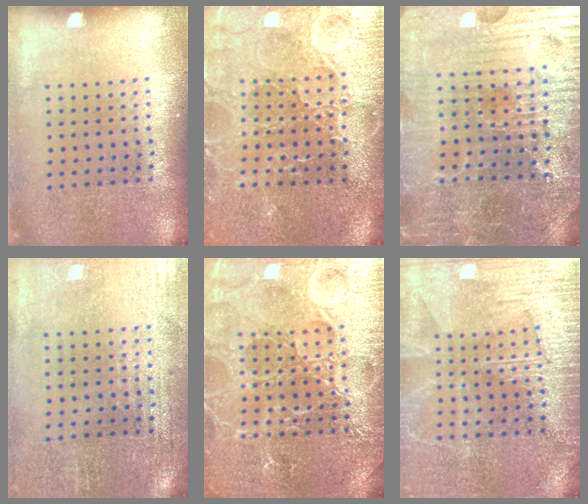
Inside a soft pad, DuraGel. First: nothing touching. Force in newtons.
{"total": 3.6, "press": 3.5, "slide": 0.8}
{"total": 4.6, "press": 4.6, "slide": 0.8}
{"total": 0.6, "press": 0.5, "slide": 0.4}
{"total": 7.4, "press": 7.3, "slide": 0.9}
{"total": 5.0, "press": 4.9, "slide": 0.6}